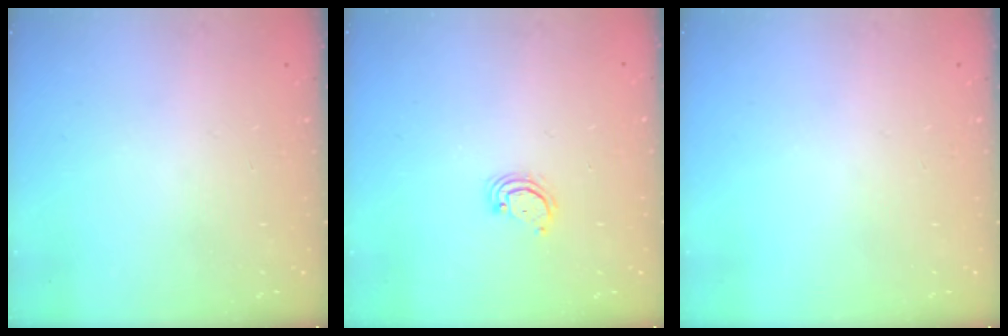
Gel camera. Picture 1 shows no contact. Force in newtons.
{"total": 2.9, "press": 2.9, "slide": 0.2}
{"total": 0.0}